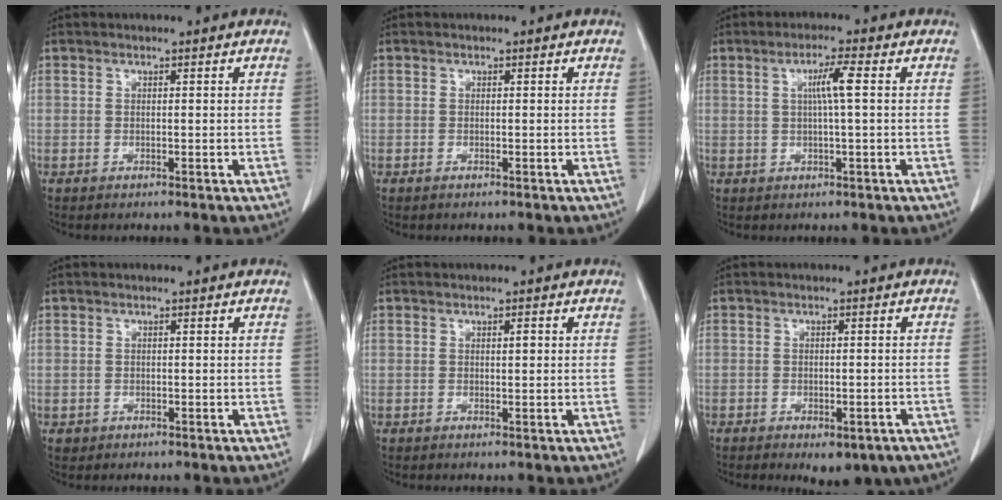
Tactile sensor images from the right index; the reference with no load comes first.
{"total": 0.0}
{"total": 4.0, "force": [0.7, -0.4, 3.9], "torque": [-0.071, 0.003, 0.013]}
{"total": 0.9, "force": [-0.3, 0.8, 0.1], "torque": [-0.003, 0.004, -0.003]}
{"total": 0.8, "force": [0.2, 0.2, 0.8], "torque": [-0.013, 0.001, 0.003]}
{"total": 7.5, "force": [-5.3, 3.3, 4.1], "torque": [-0.036, 0.005, -0.066]}